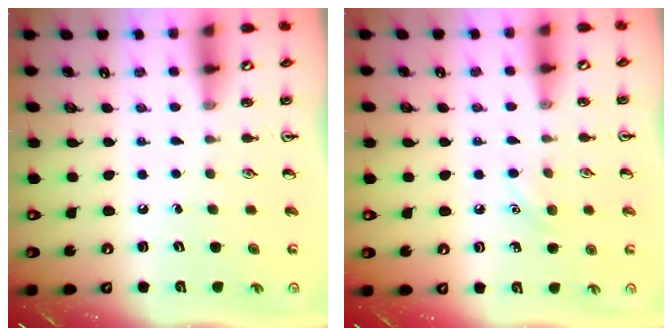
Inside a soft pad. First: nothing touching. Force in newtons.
{"total": 6.1, "press": 5.9, "slide": 1.9}